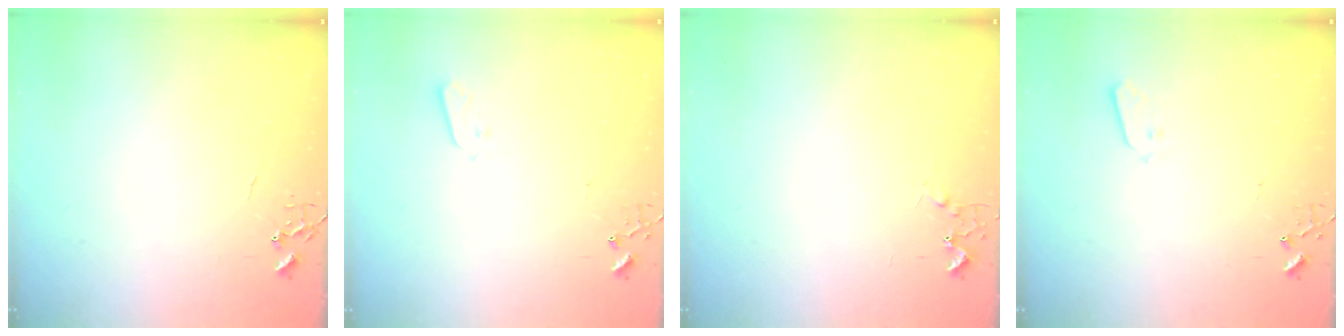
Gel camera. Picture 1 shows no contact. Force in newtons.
{"total": 2.5, "press": 2.5, "slide": 0.4}
{"total": 6.6, "press": 6.6, "slide": 0.8}
{"total": 3.7, "press": 3.7, "slide": 0.1}